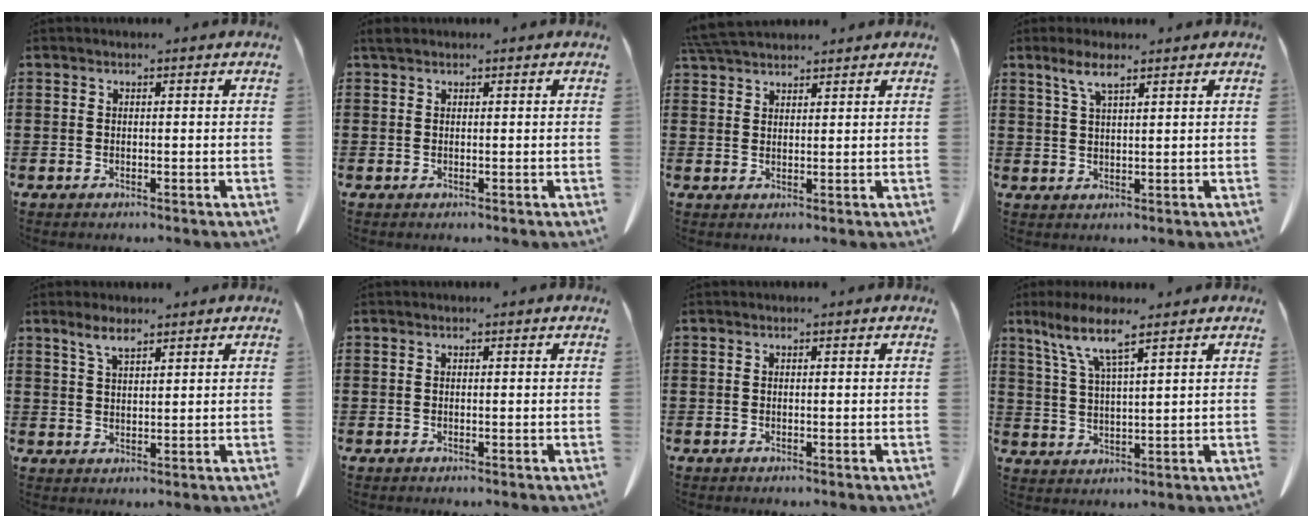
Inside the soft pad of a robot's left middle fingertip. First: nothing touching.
{"total": 0.7, "force": [0.5, 0.3, 0.4], "torque": [-0.010, 0.002, 0.010]}
{"total": 4.5, "force": [4.2, 0.7, 1.4], "torque": [-0.040, -0.006, 0.081]}
{"total": 4.0, "force": [2.6, 0.7, 2.9], "torque": [-0.064, 0.003, 0.045]}
{"total": 3.6, "force": [2.5, 0.8, 2.4], "torque": [-0.052, 0.003, 0.045]}
{"total": 0.0}
{"total": 0.0}
{"total": 7.0, "force": [4.8, 0.8, 5.0], "torque": [-0.111, -0.010, 0.084]}